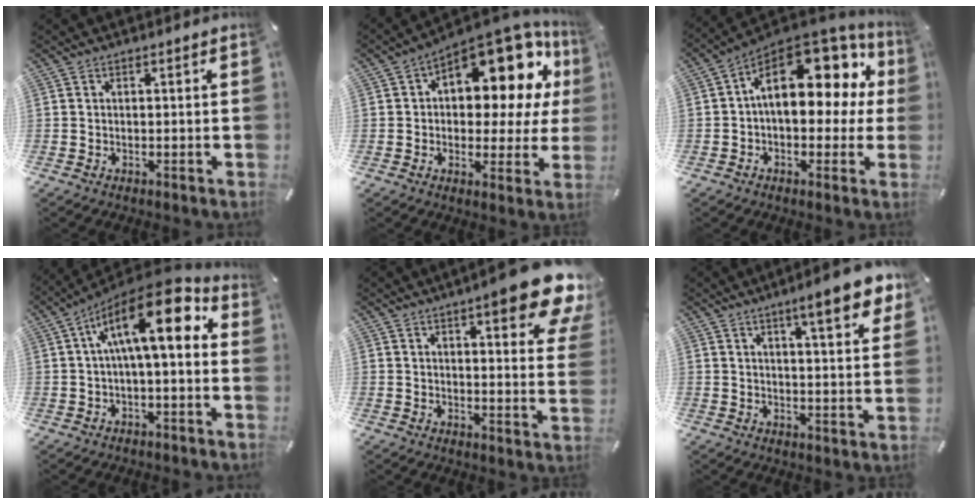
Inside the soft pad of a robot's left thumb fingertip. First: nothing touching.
{"total": 17.0, "force": [8.8, 8.9, 11.5], "torque": [-0.146, -0.079, 0.143]}
{"total": 18.2, "force": [5.7, 10.7, 13.6], "torque": [-0.192, -0.034, 0.099]}
{"total": 16.7, "force": [4.4, 6.0, 15.0], "torque": [-0.249, -0.023, 0.064]}
{"total": 14.5, "force": [8.8, 3.2, 11.2], "torque": [-0.153, -0.058, 0.141]}
{"total": 10.5, "force": [6.4, 1.9, 8.1], "torque": [-0.119, -0.033, 0.102]}